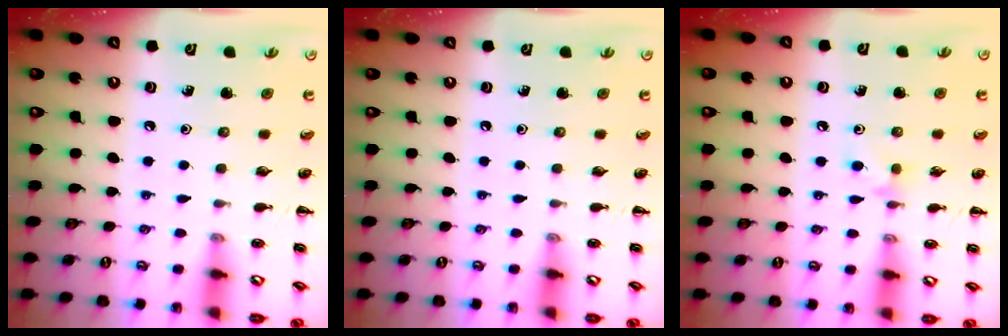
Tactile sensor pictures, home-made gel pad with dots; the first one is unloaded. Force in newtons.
{"total": 0.0}
{"total": 4.8, "press": 4.5, "slide": 1.7}